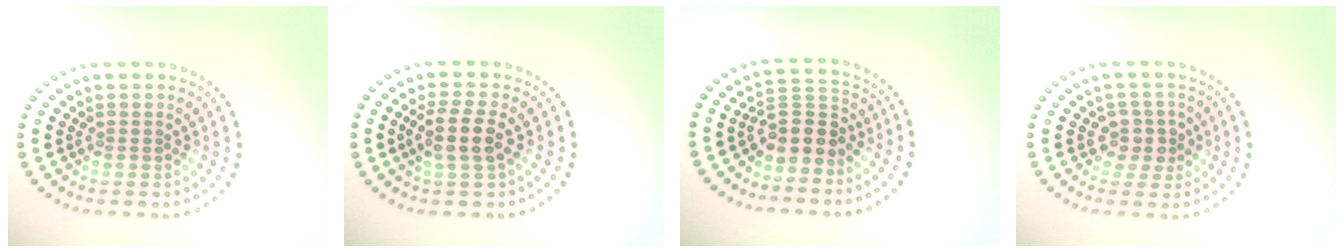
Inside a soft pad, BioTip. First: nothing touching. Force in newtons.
{"total": 2.9, "press": 2.6, "slide": 1.4}
{"total": 3.3, "press": 2.9, "slide": 1.6}
{"total": 2.2, "press": 2.0, "slide": 1.0}